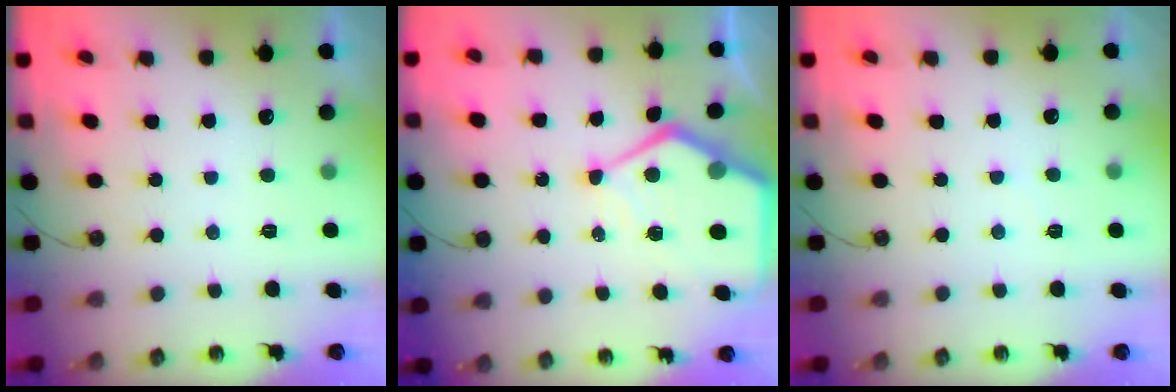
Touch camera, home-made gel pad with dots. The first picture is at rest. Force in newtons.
{"total": 13.5, "press": 13.4, "slide": 1.4}
{"total": 2.4, "press": 2.4, "slide": 0.4}